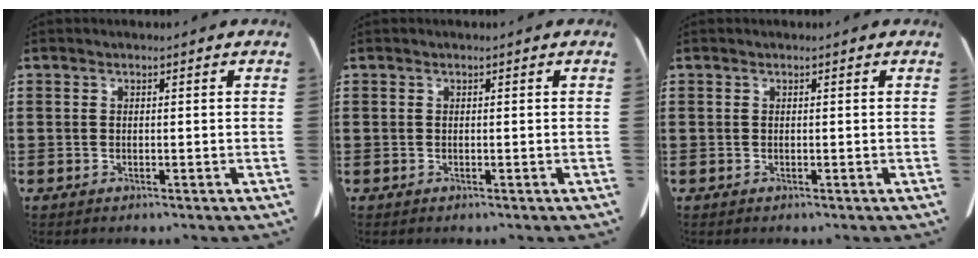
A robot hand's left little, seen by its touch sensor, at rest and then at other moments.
{"total": 0.0}
{"total": 0.0}